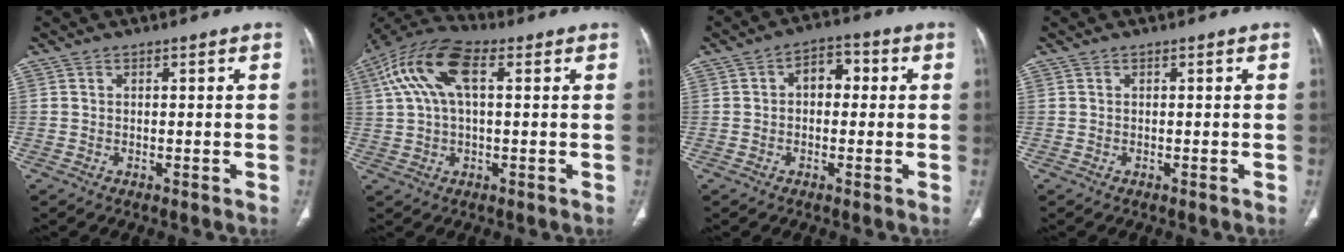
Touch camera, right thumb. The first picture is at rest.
{"total": 13.3, "force": [3.9, 6.3, 11.1], "torque": [-0.233, 0.036, 0.068]}
{"total": 5.4, "force": [0.5, 3.7, 3.9], "torque": [-0.036, 0.019, -0.002]}
{"total": 0.0}